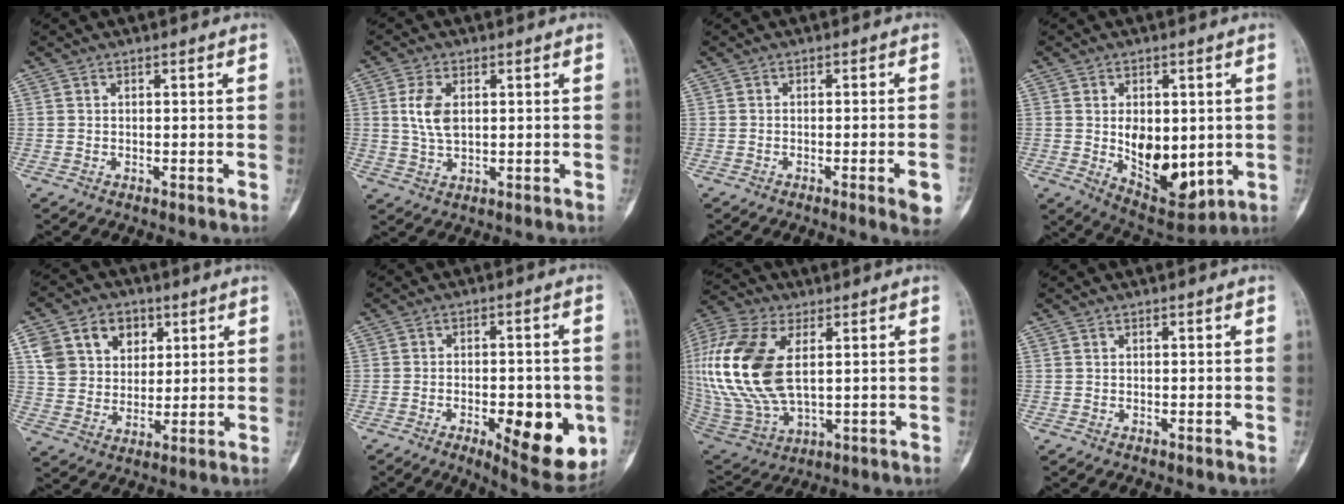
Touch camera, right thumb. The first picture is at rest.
{"total": 6.0, "force": [1.3, 3.3, 4.8], "torque": [-0.095, -0.003, 0.025]}
{"total": 4.7, "force": [-1.9, 0.4, 4.3], "torque": [-0.053, 0.002, -0.026]}
{"total": 13.3, "force": [-0.5, 7.7, 10.9], "torque": [-0.128, -0.020, 0.018]}
{"total": 13.0, "force": [5.4, 10.0, 6.3], "torque": [-0.070, -0.008, 0.102]}
{"total": 14.1, "force": [-4.3, 5.6, 12.2], "torque": [-0.139, 0.001, -0.046]}
{"total": 23.1, "force": [4.1, 12.5, 19.0], "torque": [-0.427, -0.017, 0.080]}
{"total": 0.0}